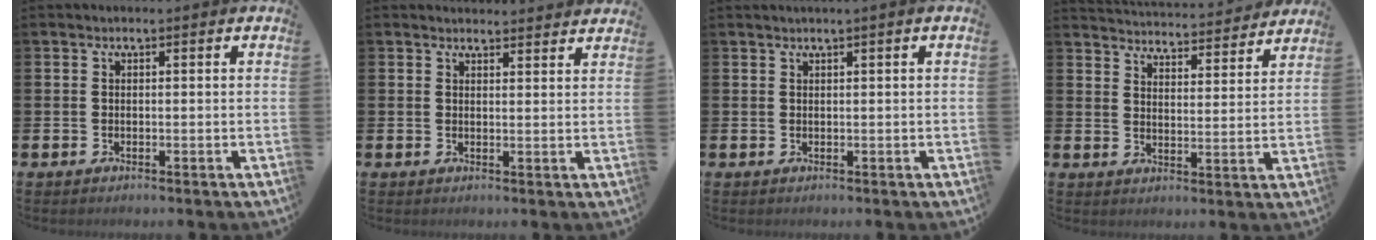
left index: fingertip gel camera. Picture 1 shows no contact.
{"total": 2.3, "force": [2.3, 0.3, -0.1], "torque": [0.008, -0.016, 0.039]}
{"total": 0.7, "force": [0.4, -0.2, 0.5], "torque": [-0.014, 0.003, 0.008]}
{"total": 4.6, "force": [4.6, 0.1, 0.0], "torque": [-0.016, -0.044, 0.078]}